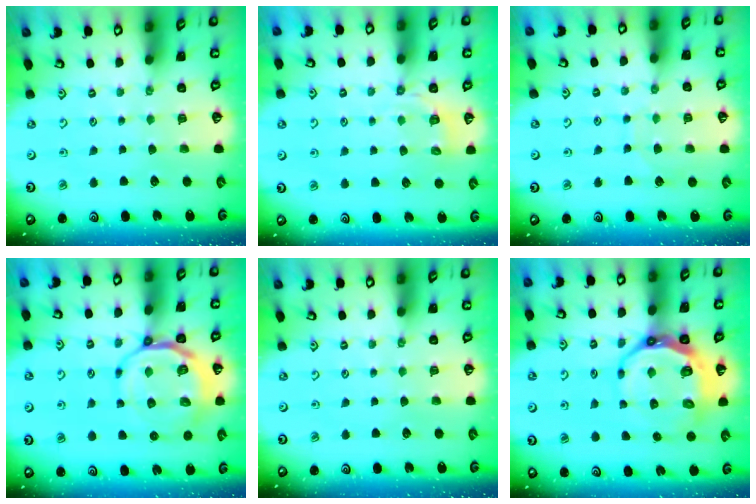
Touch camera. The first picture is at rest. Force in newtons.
{"total": 3.9, "press": 3.3, "slide": 2.2}
{"total": 6.1, "press": 6.1, "slide": 0.6}
{"total": 11.2, "press": 10.9, "slide": 2.3}
{"total": 0.0}
{"total": 13.2, "press": 12.5, "slide": 4.3}